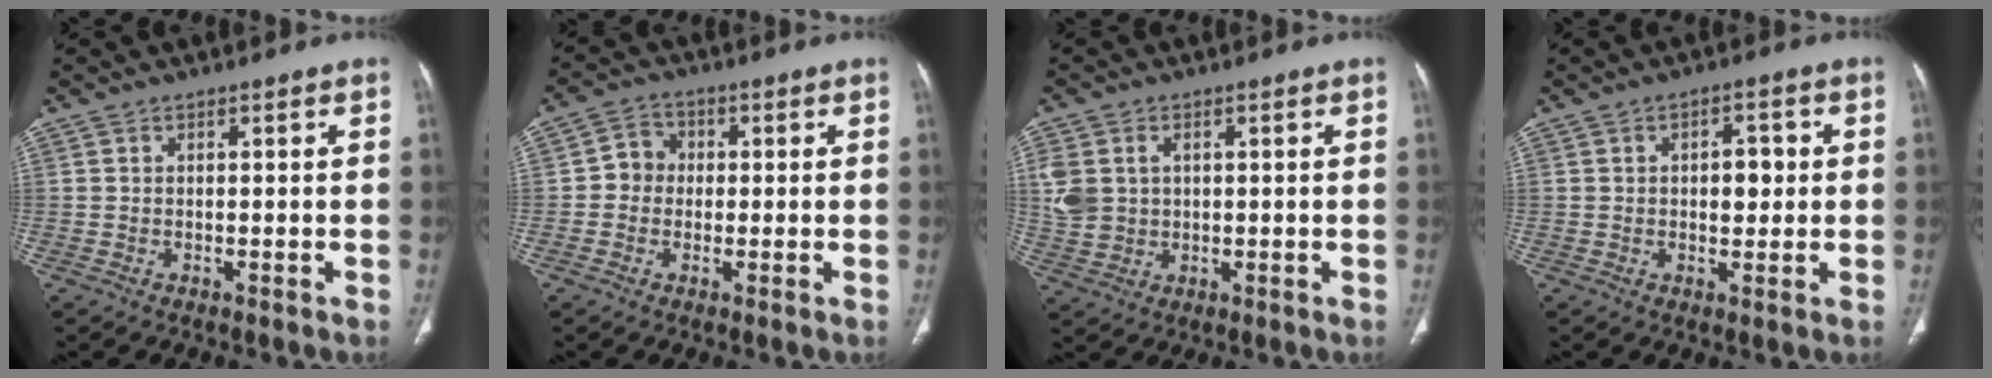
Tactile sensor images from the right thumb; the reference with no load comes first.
{"total": 4.7, "force": [-0.2, 4.3, 1.8], "torque": [-0.009, 0.013, -0.012]}
{"total": 8.5, "force": [1.8, 6.6, 5.0], "torque": [-0.117, 0.001, 0.049]}
{"total": 4.8, "force": [0.5, 2.8, 3.9], "torque": [-0.041, 0.003, 0.009]}